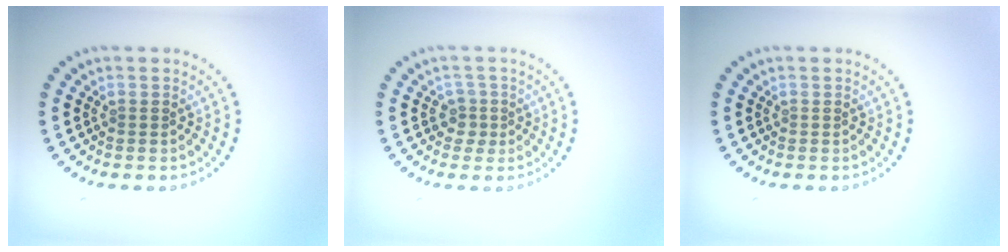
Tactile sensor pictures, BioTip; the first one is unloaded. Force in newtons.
{"total": 1.7, "press": 1.3, "slide": 1.0}
{"total": 0.0}